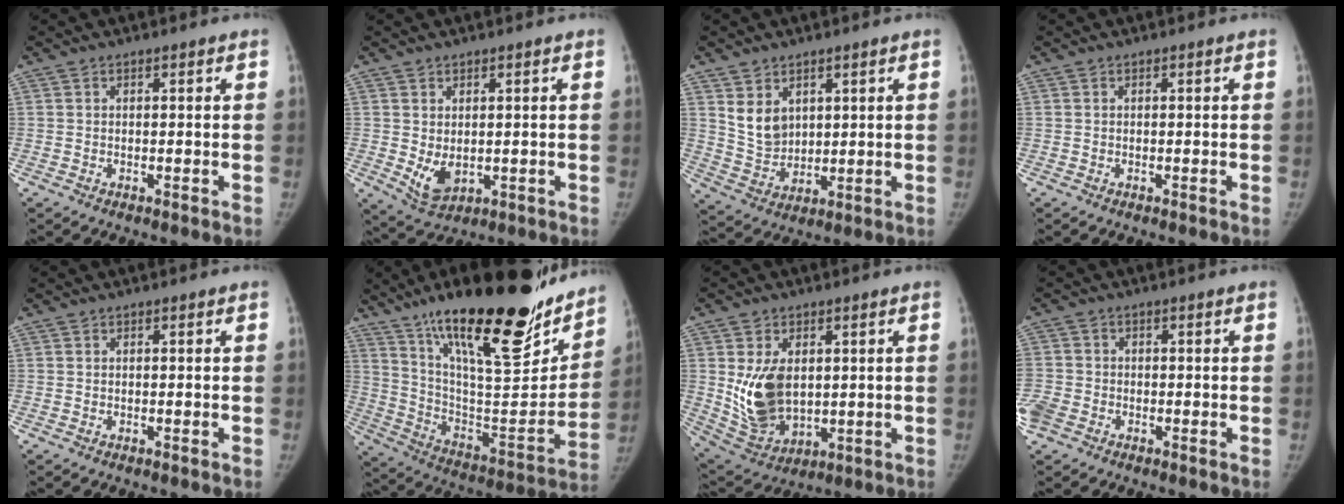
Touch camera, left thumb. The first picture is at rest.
{"total": 4.9, "force": [0.2, 3.2, 3.7], "torque": [-0.059, -0.018, 0.020]}
{"total": 7.0, "force": [3.3, 5.1, 3.5], "torque": [-0.041, -0.028, 0.078]}
{"total": 0.0}
{"total": 0.0}
{"total": 34.6, "force": [23.0, 10.1, 23.8], "torque": [-0.343, -0.083, 0.372]}
{"total": 12.8, "force": [1.6, 8.5, 9.4], "torque": [-0.143, -0.021, 0.051]}
{"total": 6.5, "force": [-2.6, 5.3, 2.8], "torque": [-0.083, 0.007, -0.049]}